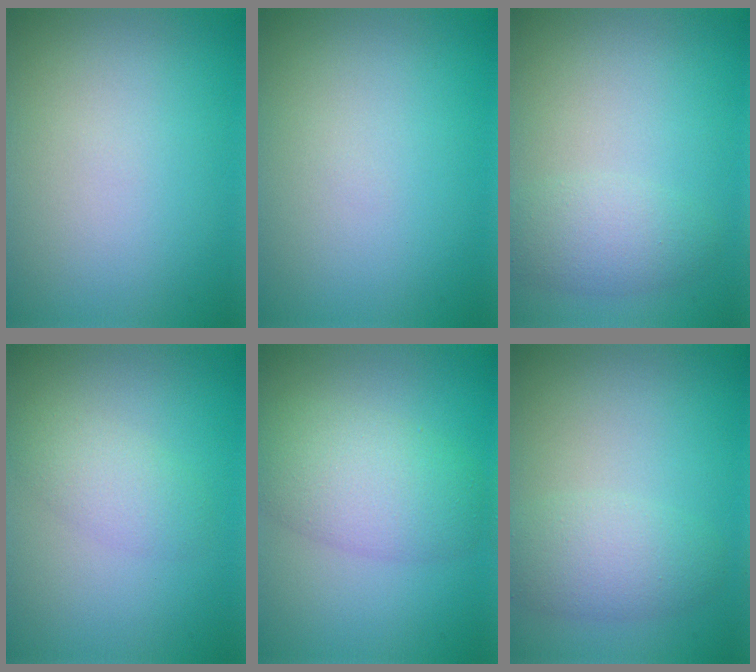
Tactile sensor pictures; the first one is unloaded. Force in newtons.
{"total": 0.0}
{"total": 2.7, "press": 2.7, "slide": 0.2}
{"total": 2.5, "press": 2.5, "slide": 0.0}
{"total": 5.6, "press": 5.6, "slide": 0.3}
{"total": 3.4, "press": 3.4, "slide": 0.1}